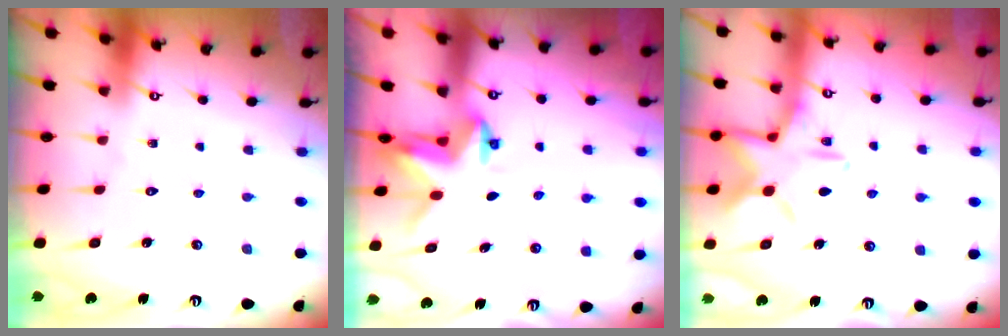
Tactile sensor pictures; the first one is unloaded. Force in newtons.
{"total": 3.0, "press": 3.0, "slide": 0.0}
{"total": 14.4, "press": 14.4, "slide": 1.1}